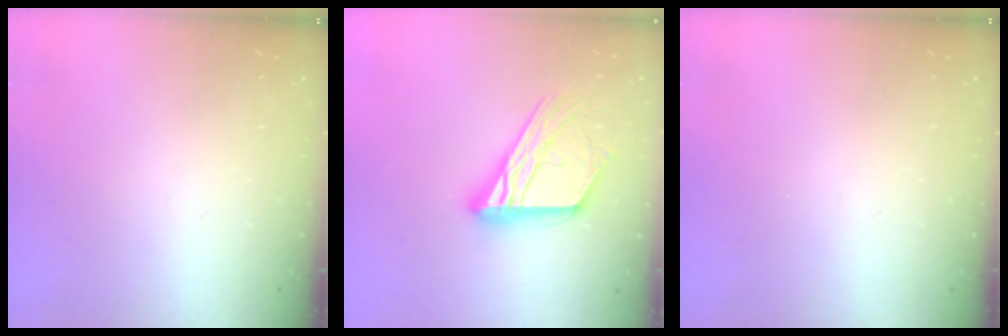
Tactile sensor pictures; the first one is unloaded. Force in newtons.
{"total": 18.7, "press": 18.6, "slide": 1.8}
{"total": 0.0}